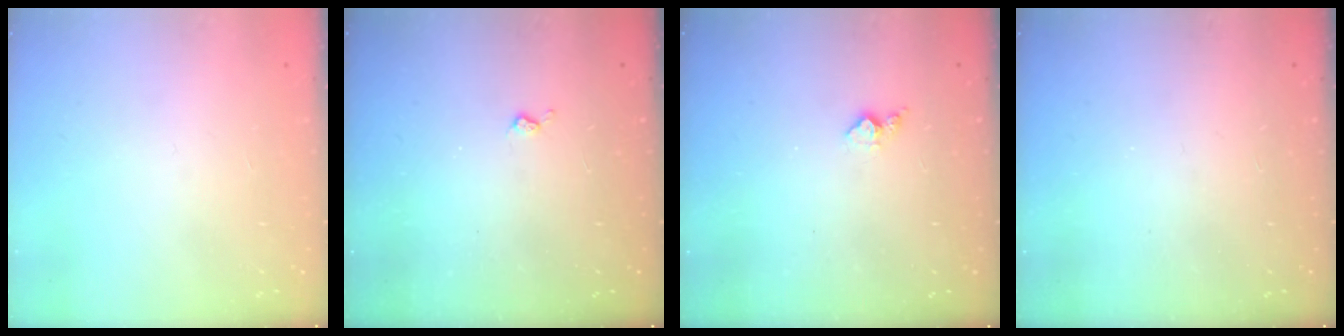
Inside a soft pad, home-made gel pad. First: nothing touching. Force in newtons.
{"total": 2.8, "press": 2.7, "slide": 0.5}
{"total": 5.2, "press": 5.1, "slide": 0.5}
{"total": 0.0}